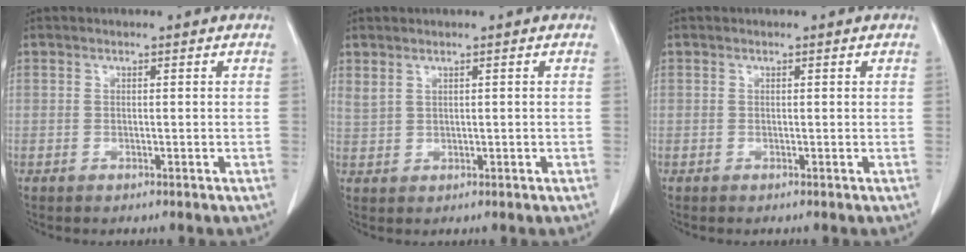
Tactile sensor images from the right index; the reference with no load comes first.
{"total": 1.7, "force": [1.1, 0.7, 1.1], "torque": [-0.032, 0.007, 0.034]}
{"total": 0.0}